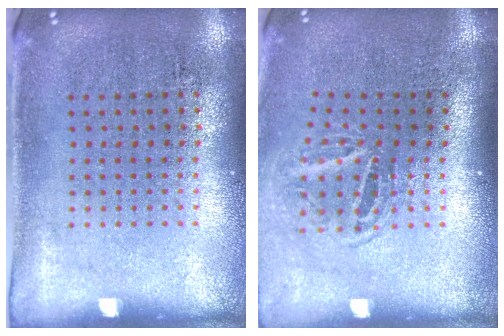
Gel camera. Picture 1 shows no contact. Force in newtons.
{"total": 1.7, "press": 1.2, "slide": 1.3}